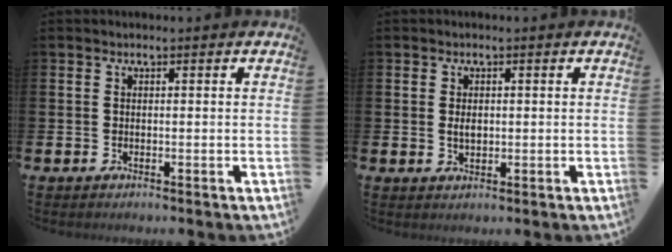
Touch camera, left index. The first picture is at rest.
{"total": 1.6, "force": [0.2, 1.0, 1.2], "torque": [-0.011, 0.001, 0.000]}